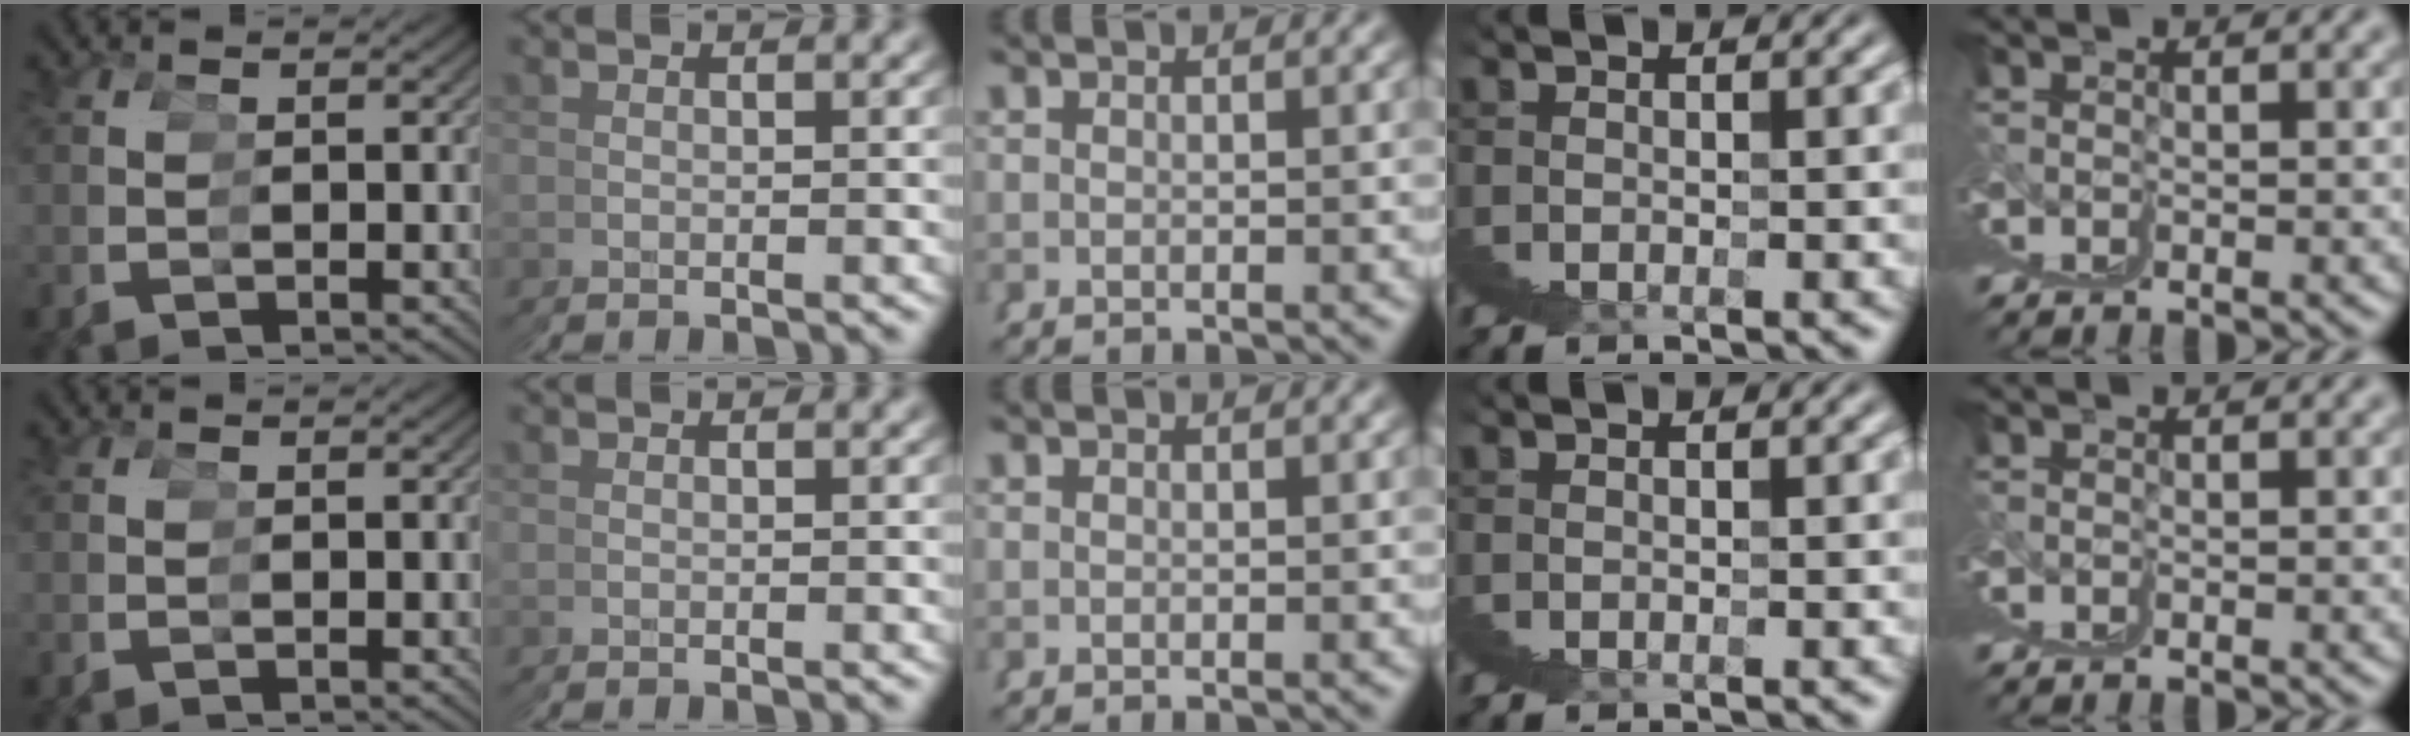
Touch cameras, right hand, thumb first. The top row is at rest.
{}